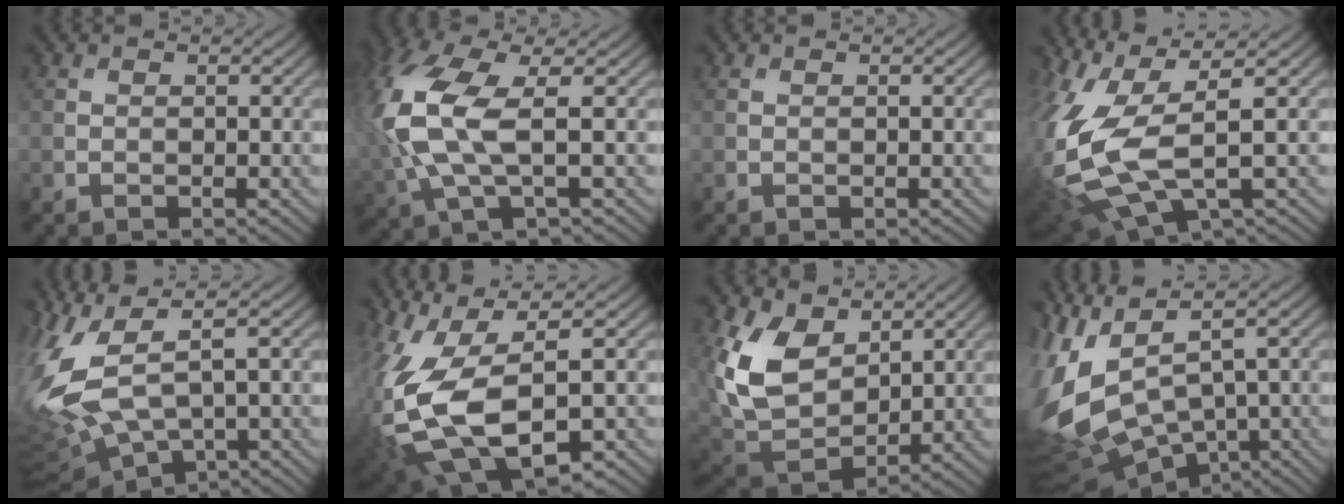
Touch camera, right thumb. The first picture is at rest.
{"total": 11.4, "force": [0.9, 4.9, 10.3], "torque": [-0.261, 0.002, 0.015]}
{"total": 0.0}
{"total": 13.3, "force": [-1.0, 5.2, 12.2], "torque": [-0.299, -0.017, -0.009]}
{"total": 14.8, "force": [1.4, 6.4, 13.3], "torque": [-0.338, -0.011, 0.042]}
{"total": 15.0, "force": [-2.4, 7.1, 13.0], "torque": [-0.311, -0.036, -0.027]}
{"total": 13.9, "force": [4.7, 8.9, 9.6], "torque": [-0.243, -0.004, 0.099]}
{"total": 16.0, "force": [0.0, 9.3, 13.1], "torque": [-0.354, -0.051, 0.065]}